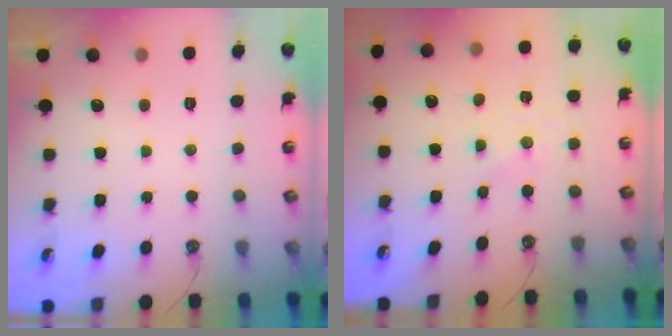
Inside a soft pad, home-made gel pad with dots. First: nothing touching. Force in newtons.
{"total": 0.0}